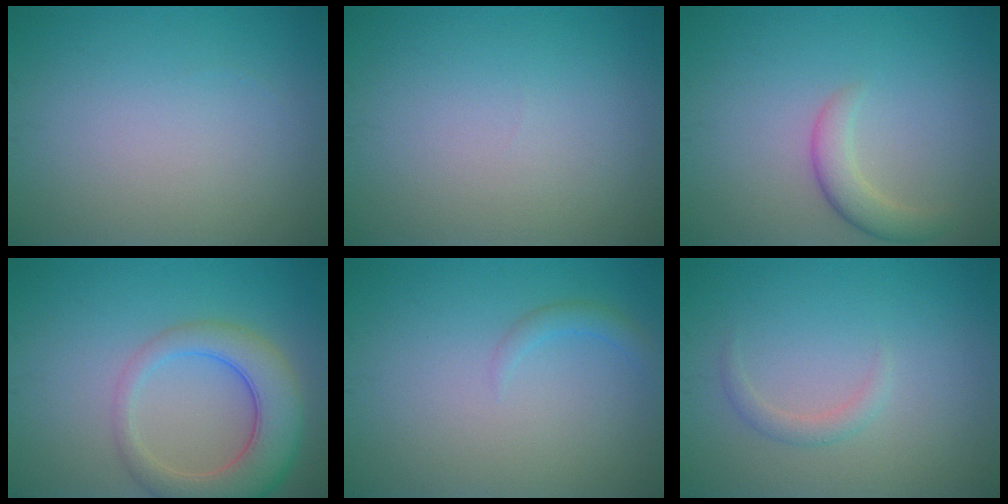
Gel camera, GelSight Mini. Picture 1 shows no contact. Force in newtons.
{"total": 0.0}
{"total": 2.6, "press": 2.6, "slide": 0.2}
{"total": 6.3, "press": 6.3, "slide": 0.6}
{"total": 1.1, "press": 1.1, "slide": 0.1}
{"total": 1.2, "press": 1.2, "slide": 0.1}